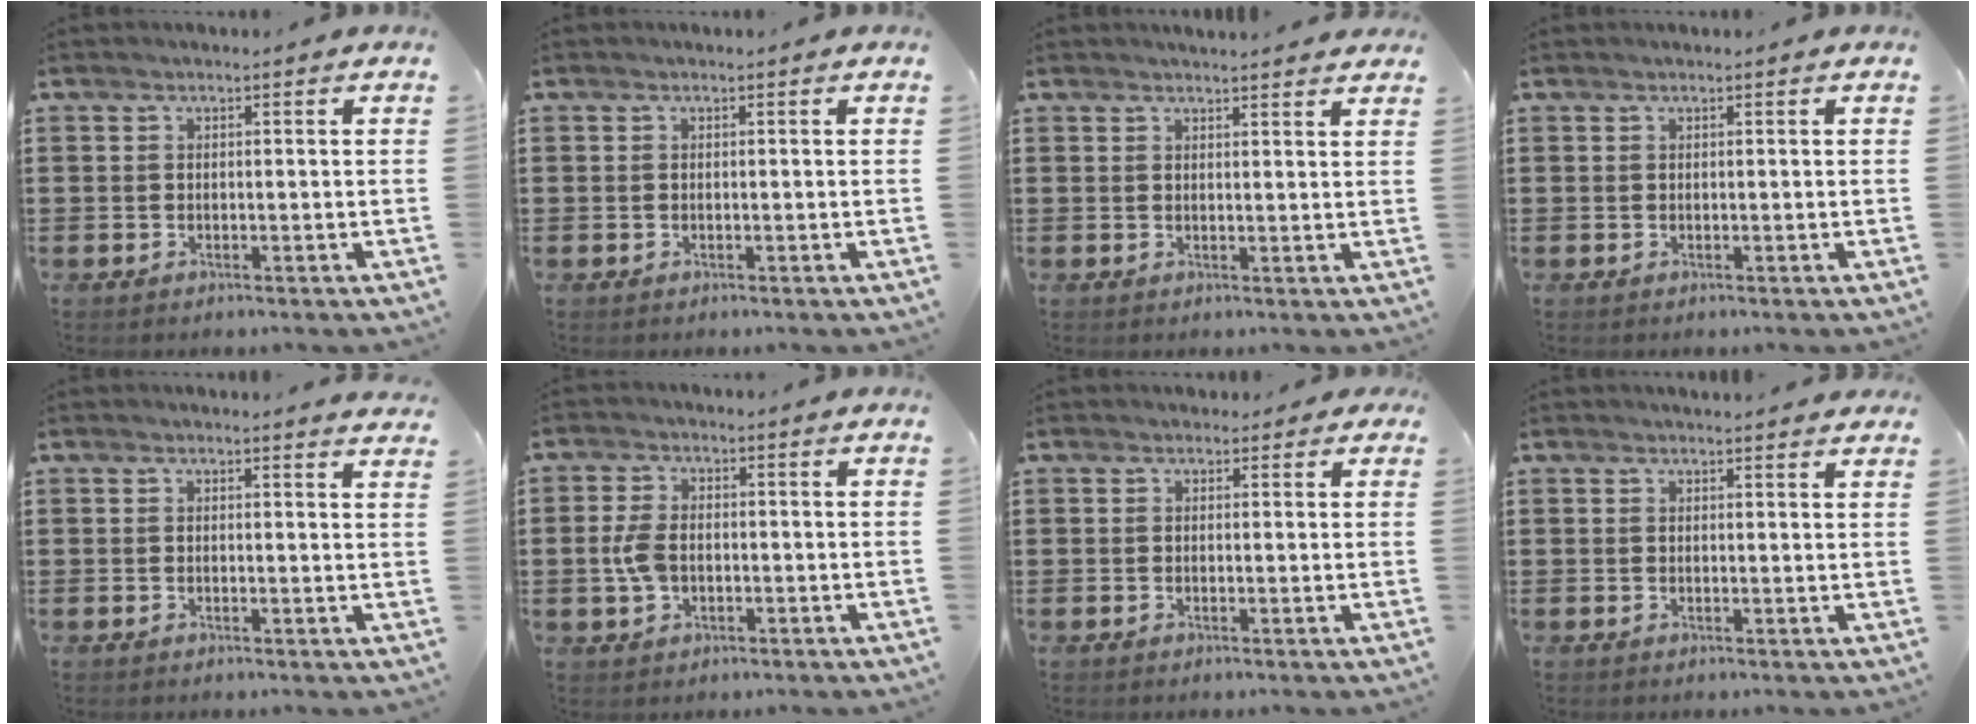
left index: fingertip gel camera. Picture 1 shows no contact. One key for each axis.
{"total": 0.0}
{"total": 1.8, "fx": 1.8, "fy": -0.1, "fz": 0.1, "tx": -0.007, "ty": 0.001, "tz": 0.036}
{"total": 0.0}
{"total": 1.3, "fx": 1.3, "fy": -0.1, "fz": 0.2, "tx": -0.007, "ty": 0.000, "tz": 0.025}
{"total": 4.7, "fx": -0.3, "fy": 2.9, "fz": 3.7, "tx": -0.101, "ty": -0.002, "tz": -0.014}
{"total": 1.2, "fx": 0.9, "fy": 0.8, "fz": 0.1, "tx": 0.003, "ty": 0.005, "tz": 0.014}
{"total": 1.6, "fx": 1.5, "fy": 0.0, "fz": 0.2, "tx": -0.008, "ty": 0.001, "tz": 0.030}